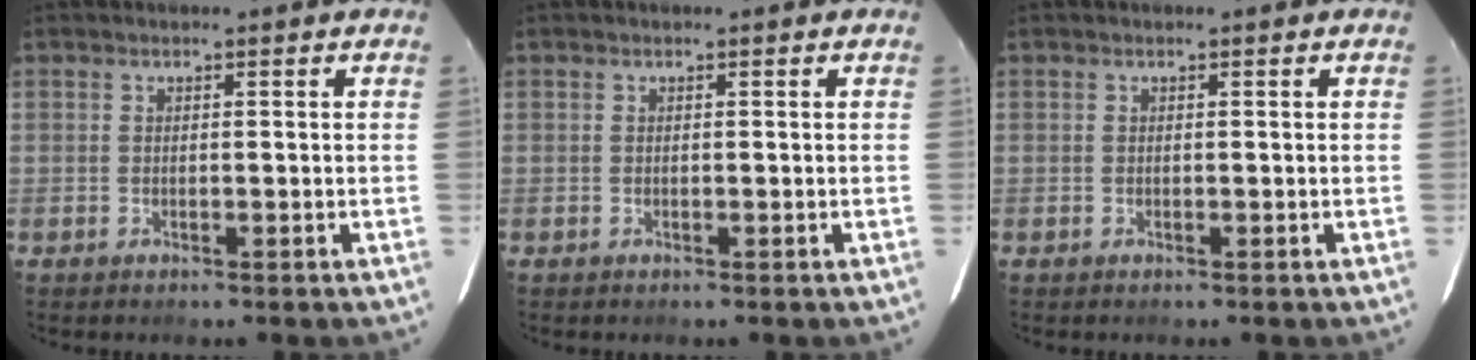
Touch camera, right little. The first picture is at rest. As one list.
[{"total": 0.0}, {"total": 0.0}]